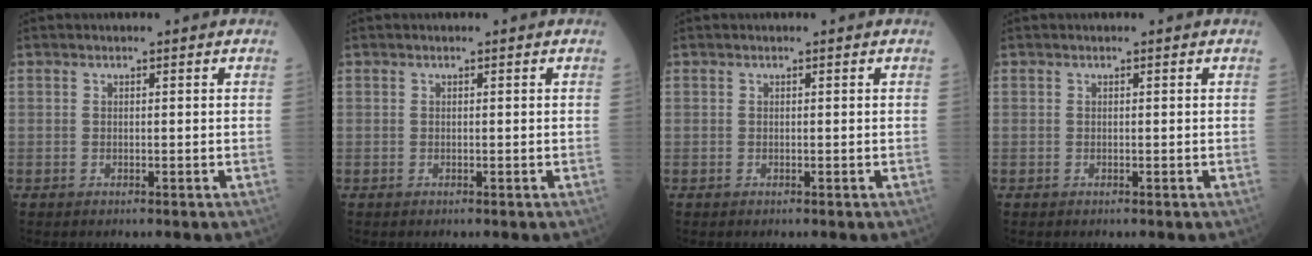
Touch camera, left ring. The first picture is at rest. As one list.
[{"total": 0.0}, {"total": 0.0}, {"total": 0.0}]